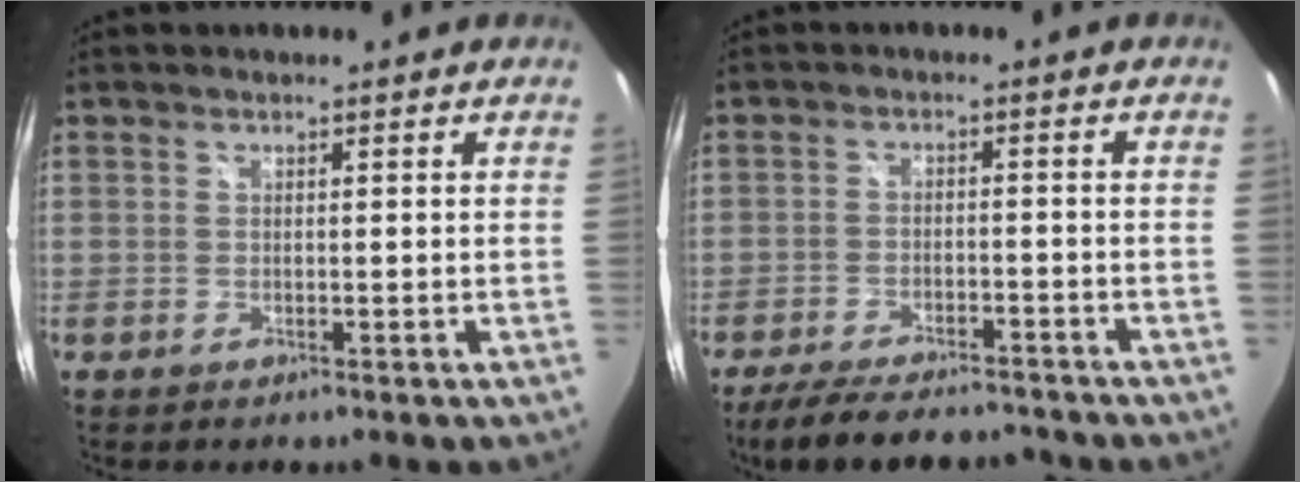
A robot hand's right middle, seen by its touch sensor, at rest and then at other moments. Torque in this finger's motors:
{"motor_torque": [0.04, -0.11, 0.05, 0.05]}